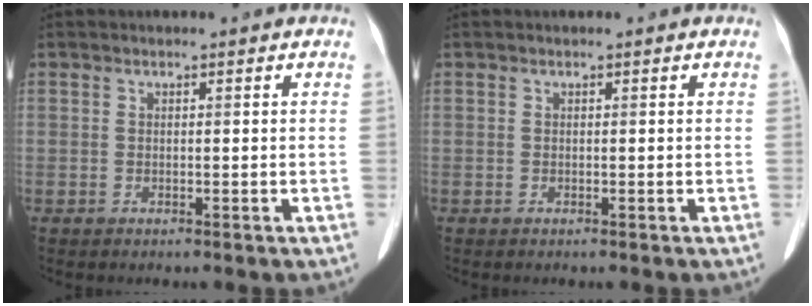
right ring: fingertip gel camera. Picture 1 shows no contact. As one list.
[{"total": 0.0}]